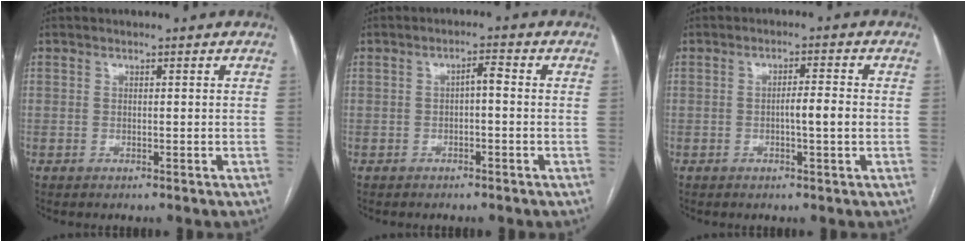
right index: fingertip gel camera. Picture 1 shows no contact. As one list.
[{"total": 2.1, "force": [-0.3, 0.5, 2.0], "torque": [-0.032, 0.009, -0.004]}, {"total": 3.5, "force": [-0.5, 0.1, 3.4], "torque": [-0.055, 0.001, -0.009]}]